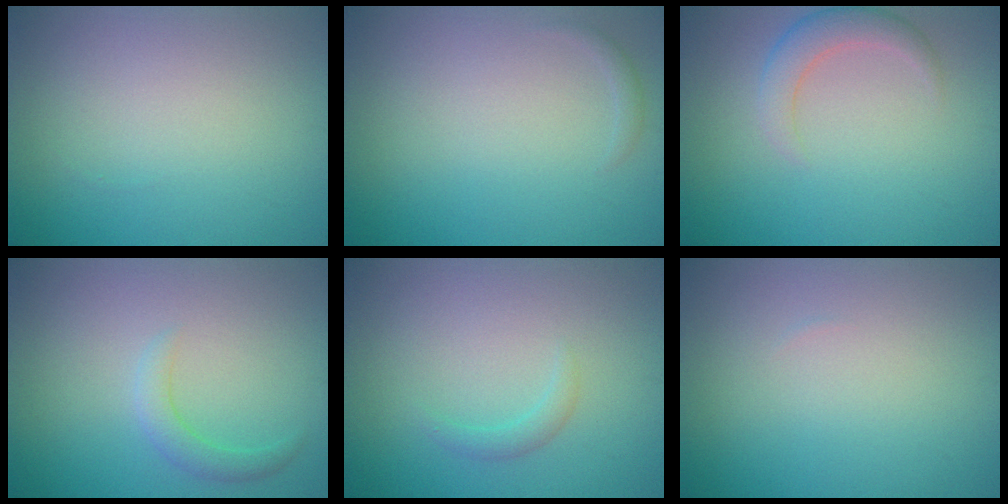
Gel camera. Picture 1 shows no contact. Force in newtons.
{"total": 0.6, "press": 0.6, "slide": 0.0}
{"total": 2.6, "press": 2.6, "slide": 0.1}
{"total": 1.7, "press": 1.7, "slide": 0.1}
{"total": 1.0, "press": 1.0, "slide": 0.1}
{"total": 0.0}